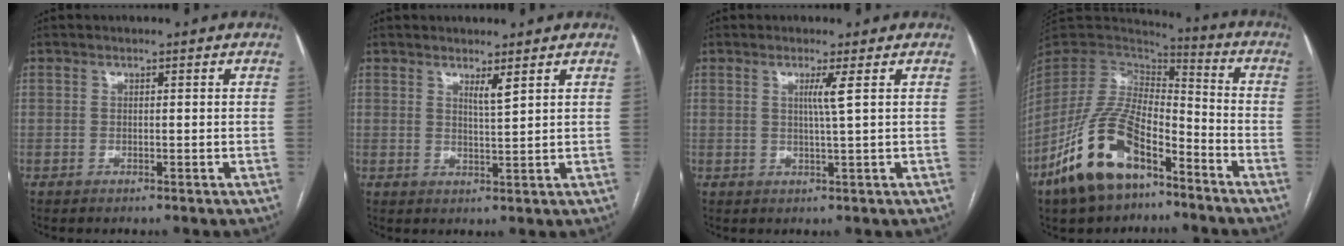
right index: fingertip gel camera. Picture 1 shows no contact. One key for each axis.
{"total": 2.0, "fx": 1.4, "fy": -0.2, "fz": 1.4, "tx": -0.026, "ty": -0.011, "tz": 0.027}
{"total": 2.4, "fx": 0.7, "fy": -0.9, "fz": 2.1, "tx": -0.041, "ty": -0.005, "tz": 0.016}
{"total": 17.4, "fx": -10.5, "fy": 7.1, "fz": 11.9, "tx": -0.247, "ty": 0.001, "tz": -0.194}